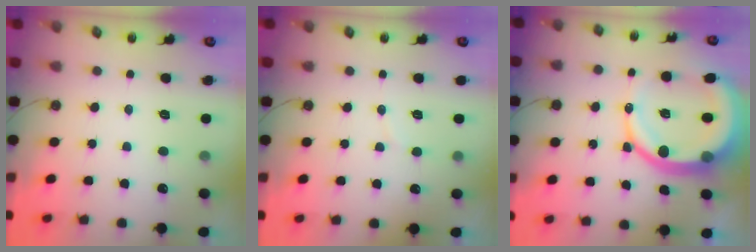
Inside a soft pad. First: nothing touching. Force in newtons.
{"total": 2.6, "press": 2.6, "slide": 0.3}
{"total": 17.8, "press": 17.6, "slide": 2.1}